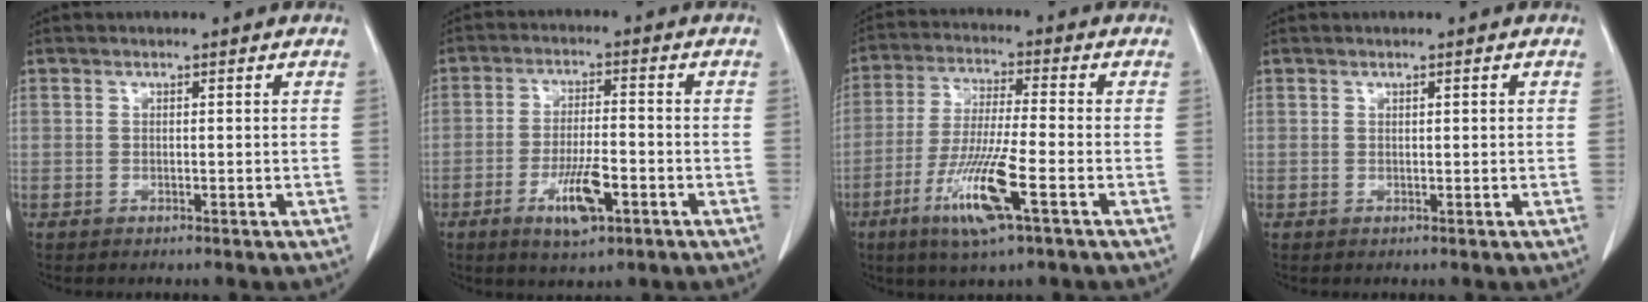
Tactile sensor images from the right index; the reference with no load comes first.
{"total": 7.4, "force": [-3.3, 1.8, 6.4], "torque": [-0.119, -0.008, -0.051]}
{"total": 11.3, "force": [-4.9, 0.3, 10.2], "torque": [-0.203, -0.022, -0.094]}
{"total": 0.5, "force": [0.2, 0.1, 0.5], "torque": [-0.012, 0.000, 0.004]}